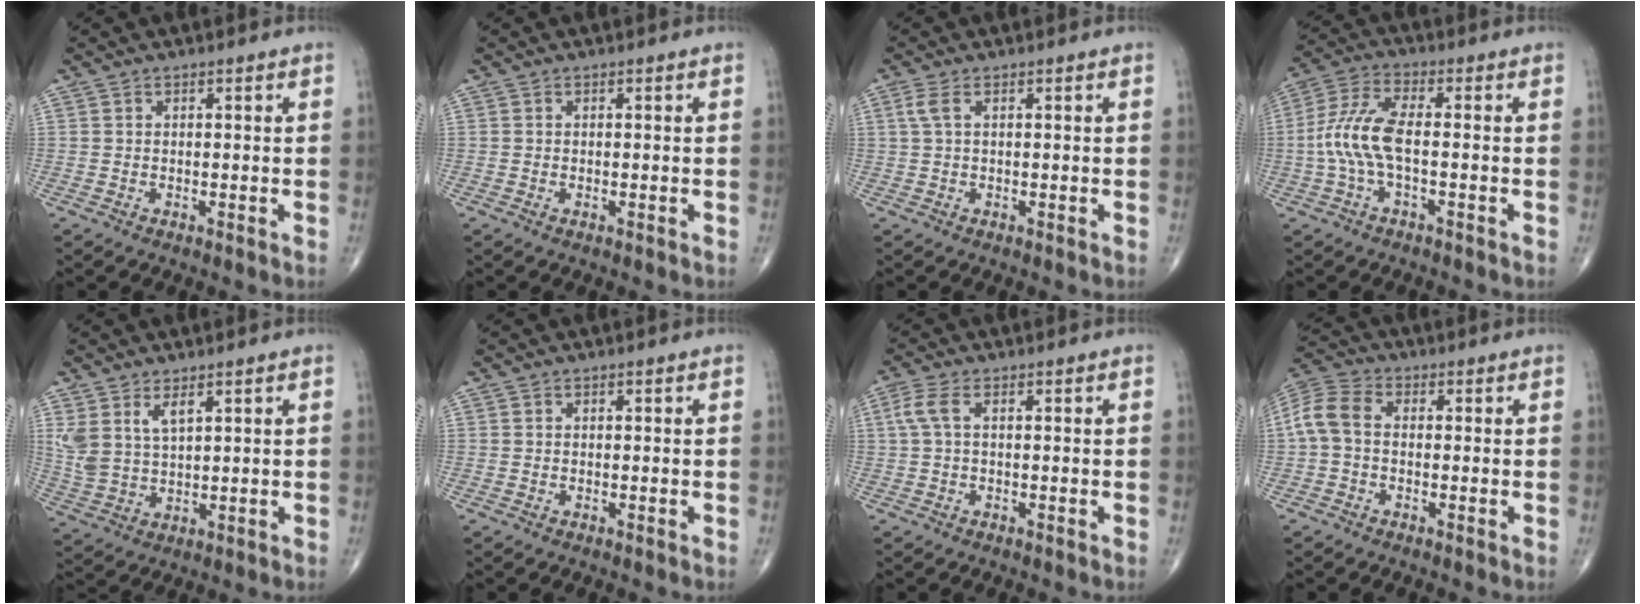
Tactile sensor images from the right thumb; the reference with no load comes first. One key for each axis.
{"total": 0.0}
{"total": 2.2, "fx": 0.7, "fy": 0.8, "fz": 1.9, "tx": -0.059, "ty": 0.012, "tz": 0.019}
{"total": 8.9, "fx": -1.2, "fy": 3.2, "fz": 8.3, "tx": -0.201, "ty": 0.026, "tz": -0.028}
{"total": 6.6, "fx": 3.3, "fy": 3.0, "fz": 4.8, "tx": -0.099, "ty": -0.014, "tz": 0.078}
{"total": 0.0}
{"total": 3.5, "fx": 0.6, "fy": 1.4, "fz": 3.1, "tx": -0.093, "ty": 0.014, "tz": 0.012}
{"total": 7.0, "fx": -0.3, "fy": 4.6, "fz": 5.3, "tx": -0.110, "ty": 0.021, "tz": -0.017}